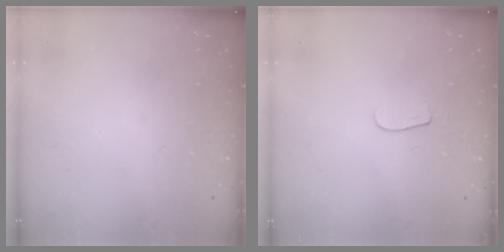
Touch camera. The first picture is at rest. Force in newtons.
{"total": 3.8, "press": 3.8, "slide": 0.5}